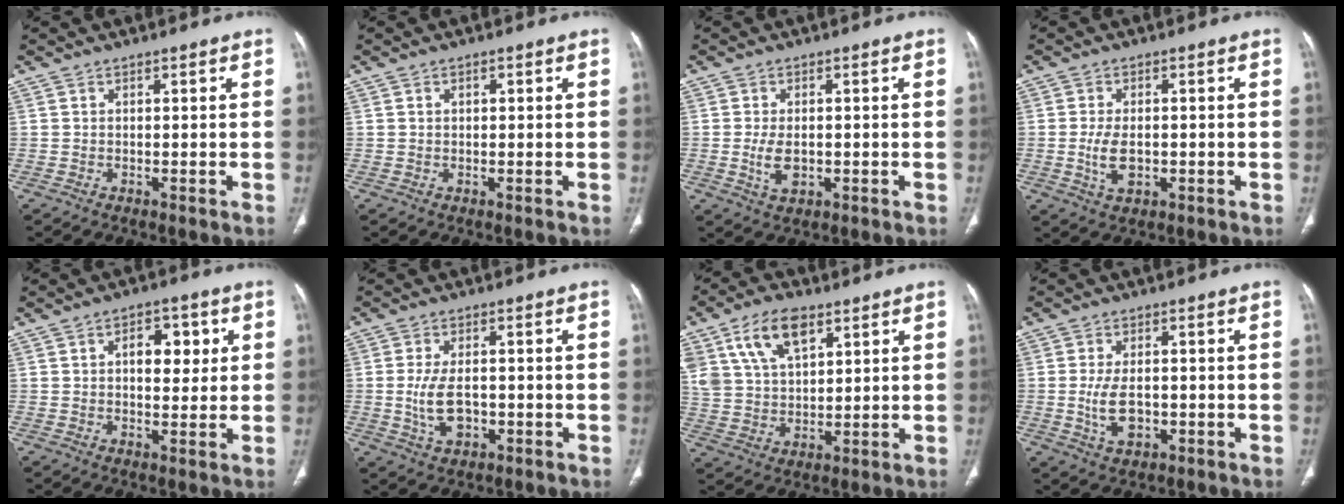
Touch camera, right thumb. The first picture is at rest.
{"total": 0.9, "force": [0.3, 0.6, 0.6], "torque": [-0.010, 0.002, 0.005]}
{"total": 4.6, "force": [-0.6, 2.6, 3.7], "torque": [-0.070, -0.004, -0.004]}
{"total": 5.2, "force": [-0.7, 2.9, 4.2], "torque": [-0.082, -0.002, -0.008]}
{"total": 7.1, "force": [1.8, 4.2, 5.5], "torque": [-0.049, -0.002, 0.025]}
{"total": 6.8, "force": [-1.0, 3.8, 5.5], "torque": [-0.106, 0.001, -0.011]}
{"total": 12.6, "force": [6.5, 6.9, 8.3], "torque": [-0.141, -0.016, 0.129]}
{"total": 6.2, "force": [-0.9, 3.5, 5.0], "torque": [-0.095, -0.001, -0.009]}